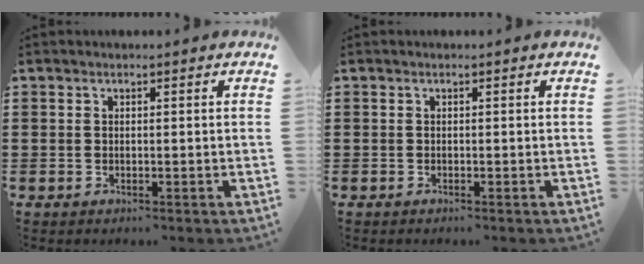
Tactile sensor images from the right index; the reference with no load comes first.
{"total": 0.0}